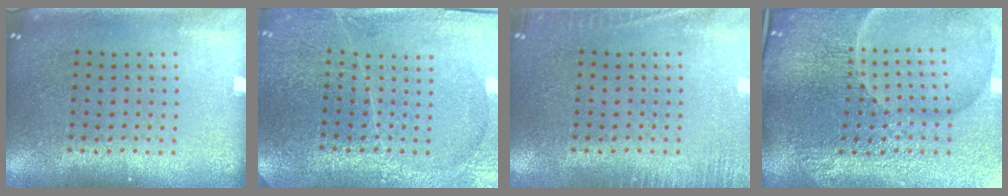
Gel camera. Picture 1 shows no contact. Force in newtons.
{"total": 3.7, "press": 3.5, "slide": 1.2}
{"total": 2.0, "press": 2.0, "slide": 0.3}
{"total": 6.8, "press": 6.0, "slide": 3.1}